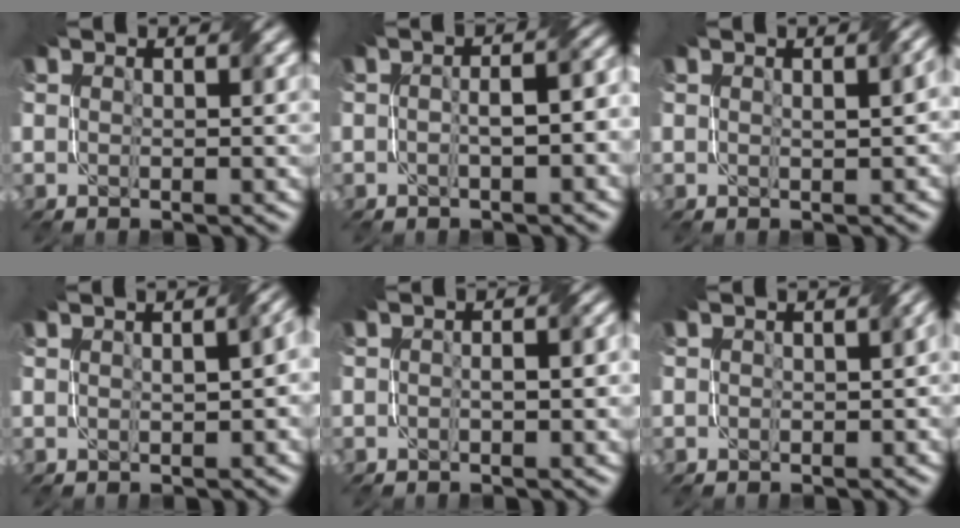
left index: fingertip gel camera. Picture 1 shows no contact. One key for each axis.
{"total": 4.2, "fx": -0.9, "fy": 1.6, "fz": 3.7, "tx": -0.045, "ty": 0.012, "tz": -0.012}
{"total": 1.7, "fx": 0.3, "fy": 0.3, "fz": 1.7, "tx": -0.021, "ty": 0.006, "tz": 0.008}
{"total": 3.5, "fx": 0.2, "fy": 1.3, "fz": 3.2, "tx": -0.032, "ty": 0.007, "tz": 0.013}
{"total": 3.3, "fx": -0.2, "fy": 1.6, "fz": 2.8, "tx": -0.031, "ty": 0.008, "tz": -0.016}
{"total": 2.5, "fx": 0.1, "fy": 1.7, "fz": 1.8, "tx": -0.013, "ty": -0.003, "tz": 0.000}